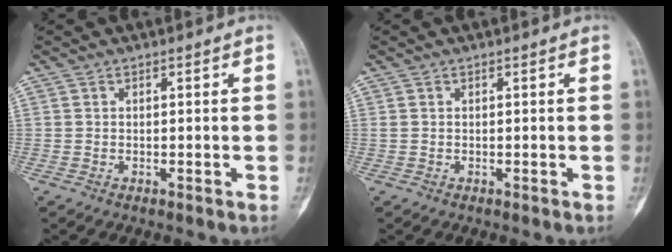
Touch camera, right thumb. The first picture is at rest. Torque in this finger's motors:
{"motor_torque": [0.00, 0.00, 0.15, -0.05, 0.05]}